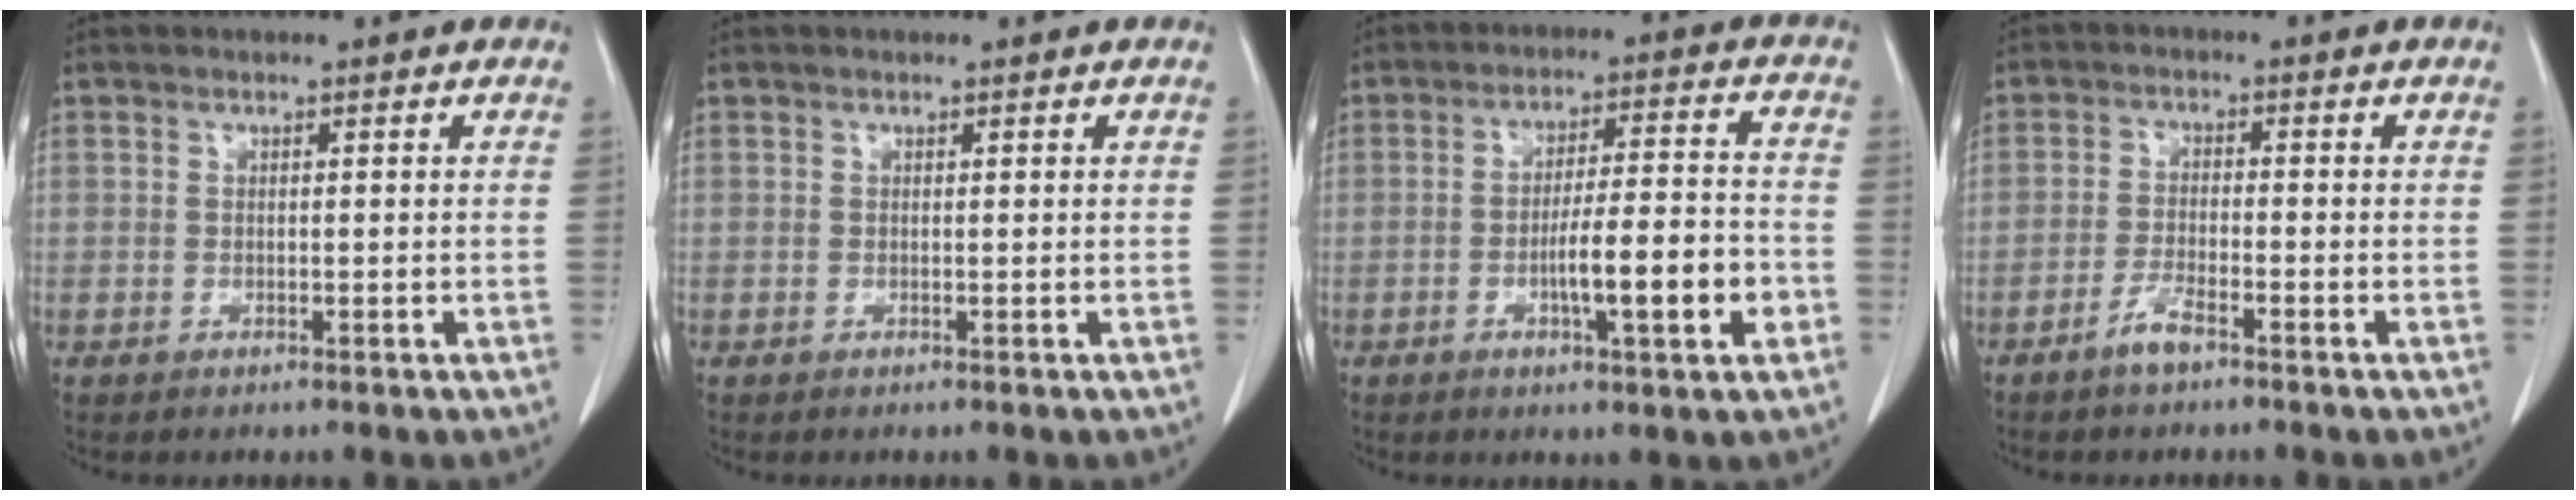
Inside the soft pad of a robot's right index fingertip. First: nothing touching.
{"total": 0.0}
{"total": 9.3, "force": [-3.0, 0.9, 8.8], "torque": [-0.140, 0.006, -0.046]}
{"total": 3.1, "force": [-2.3, 0.4, 2.1], "torque": [-0.046, 0.000, -0.043]}